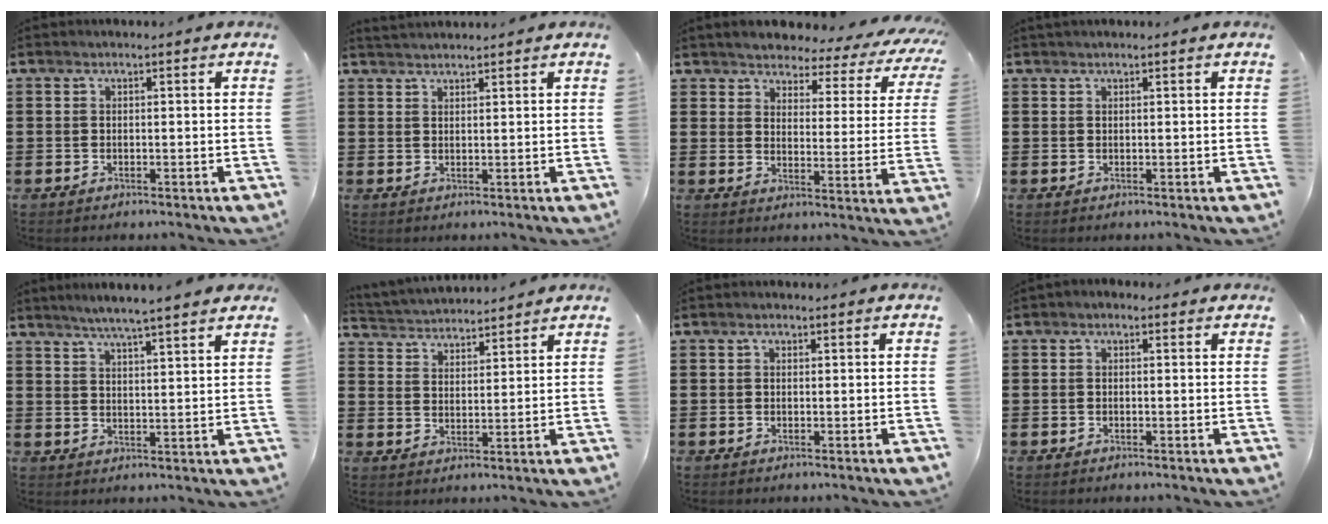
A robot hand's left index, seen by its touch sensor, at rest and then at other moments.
{"total": 1.5, "force": [1.5, -0.1, -0.1], "torque": [-0.003, 0.003, 0.031]}
{"total": 3.4, "force": [3.3, 0.7, 0.5], "torque": [-0.036, -0.026, 0.049]}
{"total": 0.6, "force": [0.5, 0.1, 0.2], "torque": [-0.005, 0.001, 0.010]}
{"total": 2.7, "force": [2.6, -0.3, 0.7], "torque": [-0.020, -0.007, 0.047]}
{"total": 3.4, "force": [3.3, 0.4, -0.4], "torque": [-0.008, -0.016, 0.059]}
{"total": 0.7, "force": [0.2, 0.5, 0.3], "torque": [-0.009, 0.005, 0.004]}
{"total": 0.8, "force": [-0.3, 0.6, 0.4], "torque": [-0.009, 0.003, -0.007]}